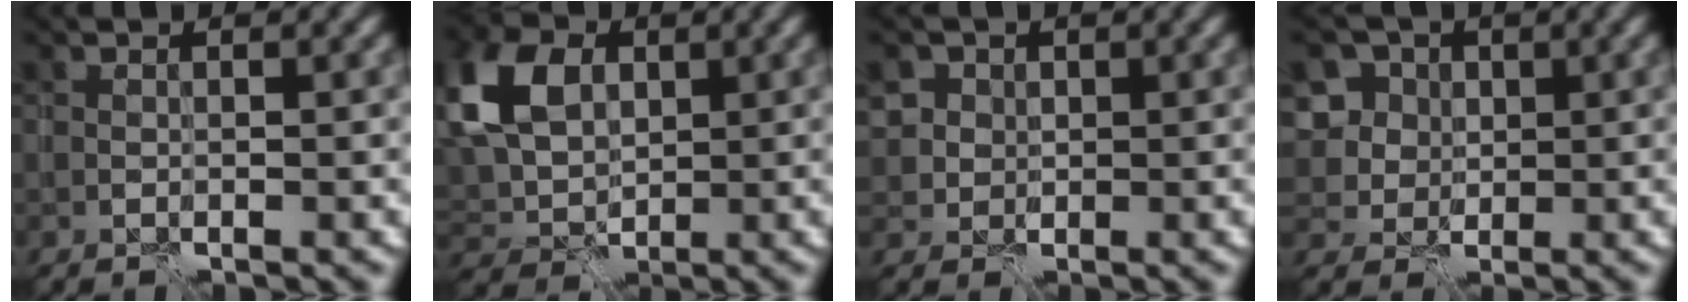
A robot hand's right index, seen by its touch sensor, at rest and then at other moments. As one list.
[{"total": 8.0, "force": [2.4, 5.8, 5.0], "torque": [-0.119, 0.014, 0.036]}, {"total": 3.6, "force": [1.3, 3.2, 1.1], "torque": [-0.028, 0.009, 0.029]}, {"total": 8.1, "force": [2.9, 6.9, 3.2], "torque": [-0.065, 0.019, 0.033]}]